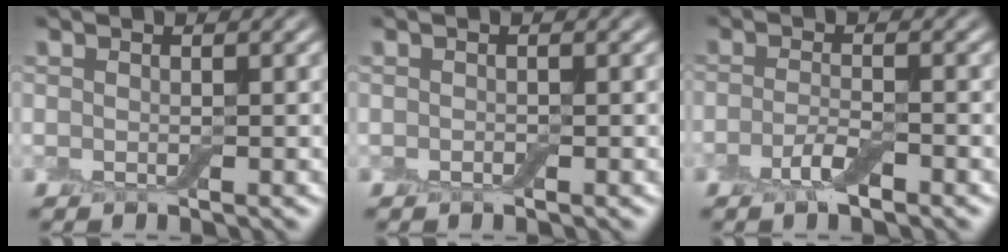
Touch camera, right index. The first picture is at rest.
{"total": 0.0}
{"total": 2.4, "force": [-1.3, 0.6, 1.8], "torque": [-0.039, 0.002, -0.031]}